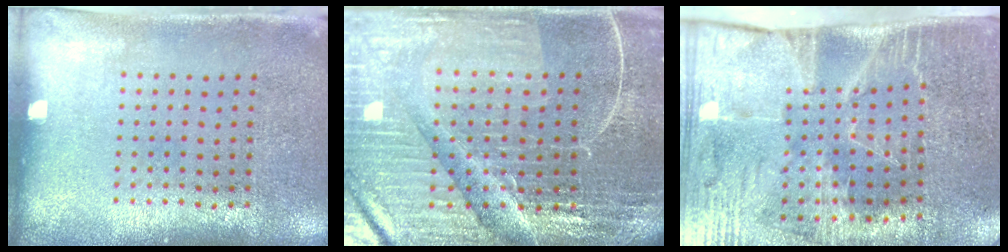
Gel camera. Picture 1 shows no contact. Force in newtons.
{"total": 5.6, "press": 5.2, "slide": 2.0}
{"total": 4.3, "press": 3.6, "slide": 2.4}